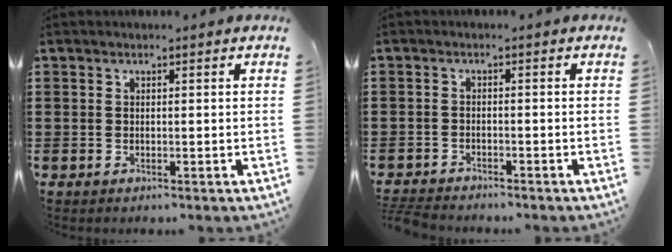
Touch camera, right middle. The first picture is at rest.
{"total": 2.5, "force": [-2.5, 0.1, 0.3], "torque": [-0.015, -0.004, -0.056]}